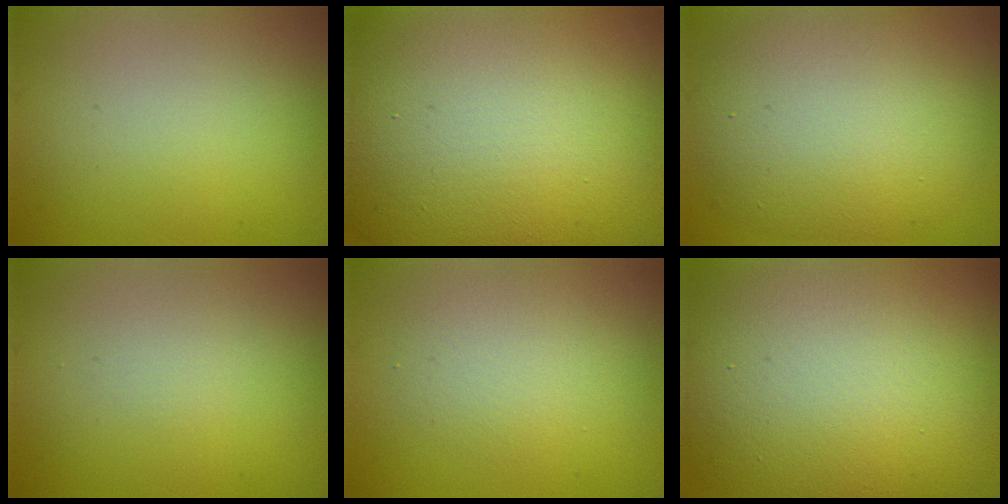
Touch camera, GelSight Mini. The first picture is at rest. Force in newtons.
{"total": 23.6, "press": 23.5, "slide": 1.6}
{"total": 9.1, "press": 9.1, "slide": 0.9}
{"total": 0.7, "press": 0.7, "slide": 0.1}
{"total": 2.7, "press": 2.7, "slide": 0.2}
{"total": 18.1, "press": 18.1, "slide": 0.8}